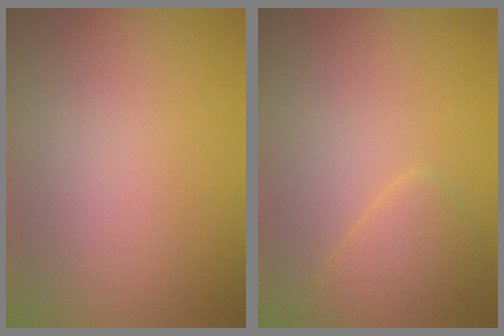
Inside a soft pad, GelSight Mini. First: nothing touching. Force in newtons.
{"total": 2.5, "press": 2.5, "slide": 0.1}